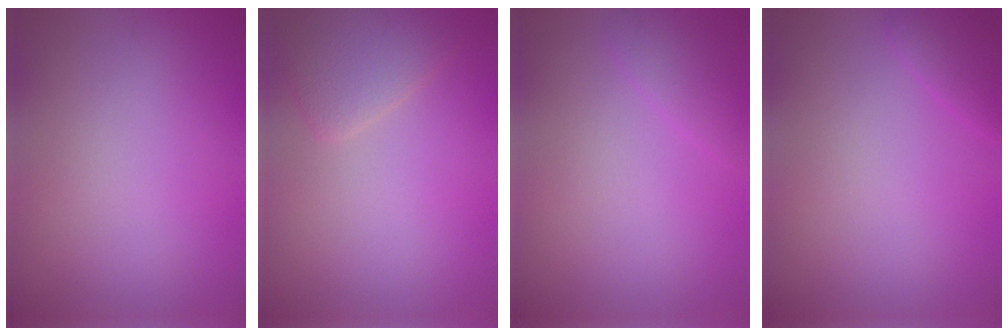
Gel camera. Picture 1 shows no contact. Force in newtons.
{"total": 2.5, "press": 2.5, "slide": 0.2}
{"total": 1.5, "press": 1.5, "slide": 0.1}
{"total": 1.5, "press": 1.5, "slide": 0.0}